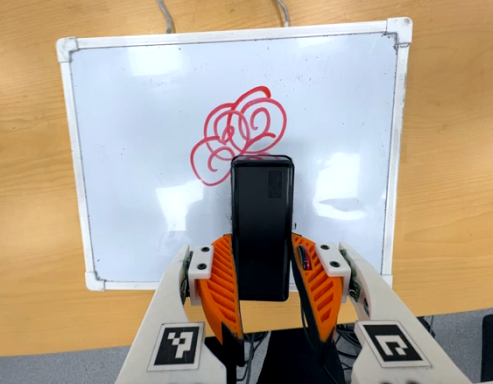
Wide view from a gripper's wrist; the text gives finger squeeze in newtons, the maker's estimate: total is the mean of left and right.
{"total": 4.9, "left": 3.4, "right": 6.4}